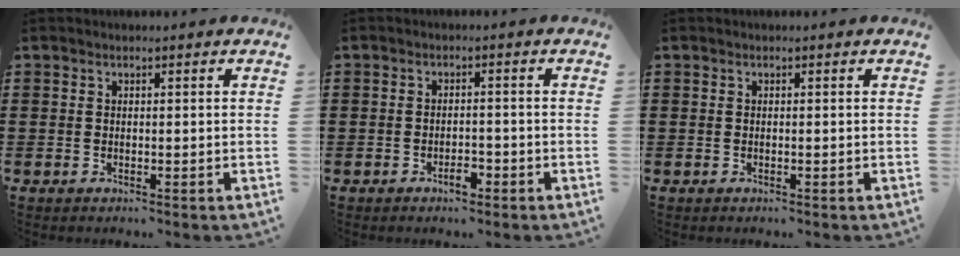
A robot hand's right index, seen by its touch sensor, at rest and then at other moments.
{"total": 2.5, "force": [-1.5, 0.9, 1.7], "torque": [-0.032, 0.002, -0.029]}
{"total": 0.0}